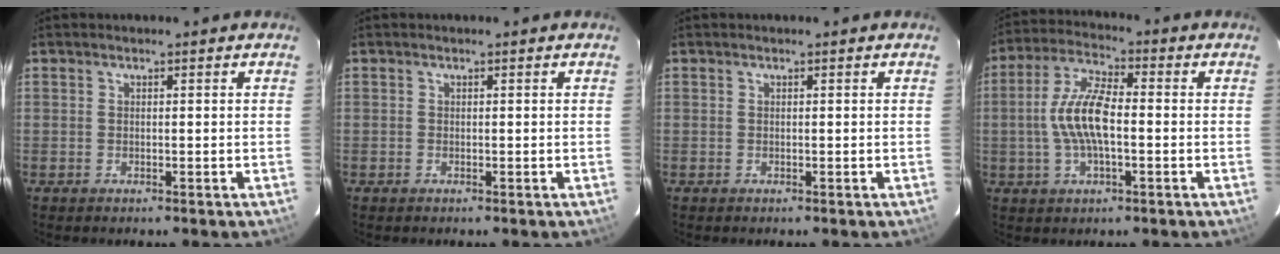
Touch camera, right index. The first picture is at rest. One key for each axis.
{"total": 0.0}
{"total": 0.0}
{"total": 9.8, "fx": -1.2, "fy": 3.3, "fz": 9.2, "tx": -0.192, "ty": 0.010, "tz": -0.025}